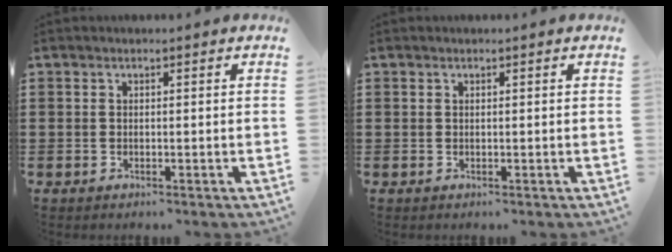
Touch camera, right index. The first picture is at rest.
{"total": 0.0}